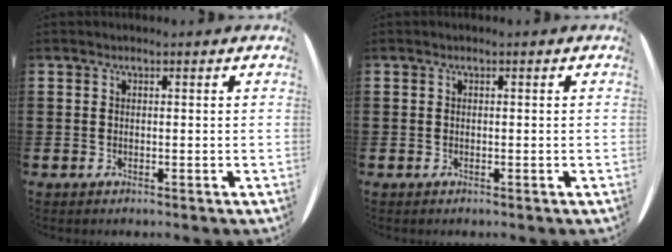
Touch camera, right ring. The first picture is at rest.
{"total": 0.0}